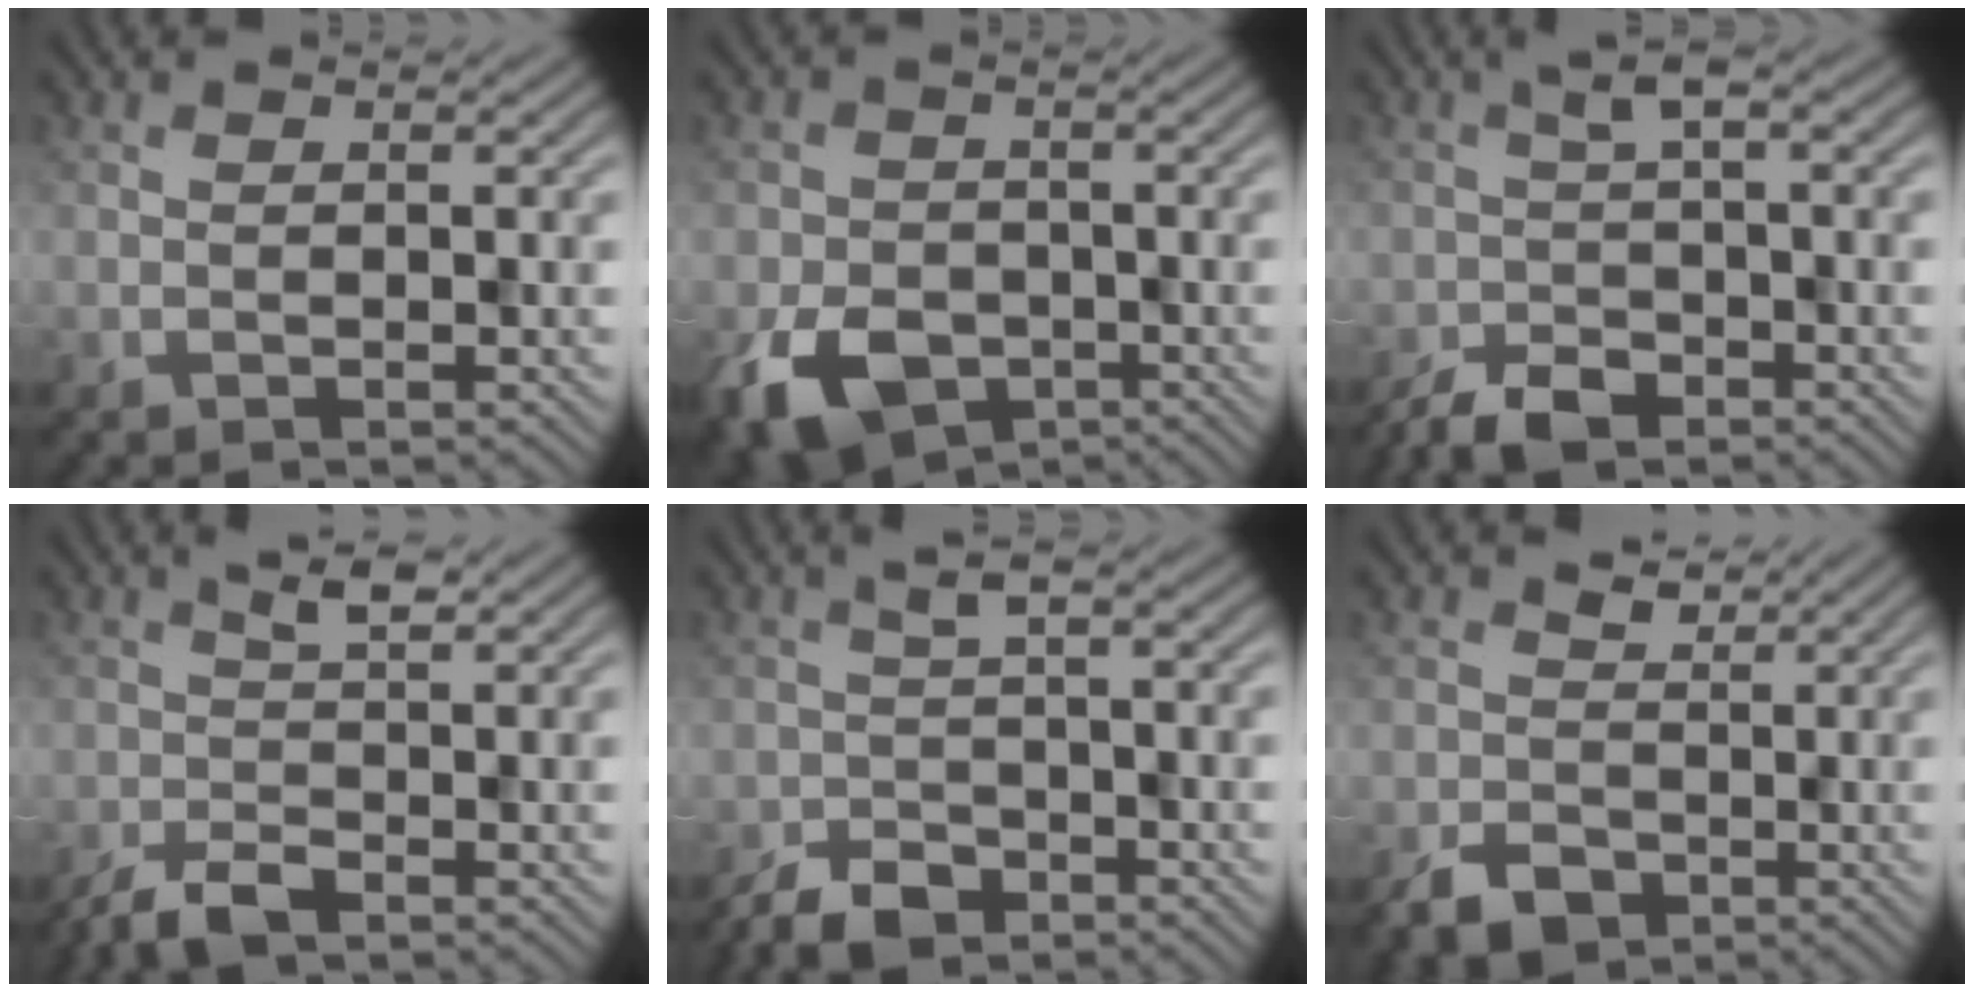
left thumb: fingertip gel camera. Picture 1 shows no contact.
{"total": 7.9, "force": [-3.7, 5.7, 4.1], "torque": [-0.095, -0.021, -0.072]}
{"total": 5.0, "force": [-2.8, 2.0, 3.6], "torque": [-0.075, -0.005, -0.059]}
{"total": 3.4, "force": [-1.4, 1.0, 2.9], "torque": [-0.061, 0.000, -0.033]}
{"total": 4.5, "force": [-2.9, 2.0, 2.8], "torque": [-0.058, -0.007, -0.057]}
{"total": 4.4, "force": [-1.0, 3.7, 2.2], "torque": [-0.049, -0.007, -0.024]}